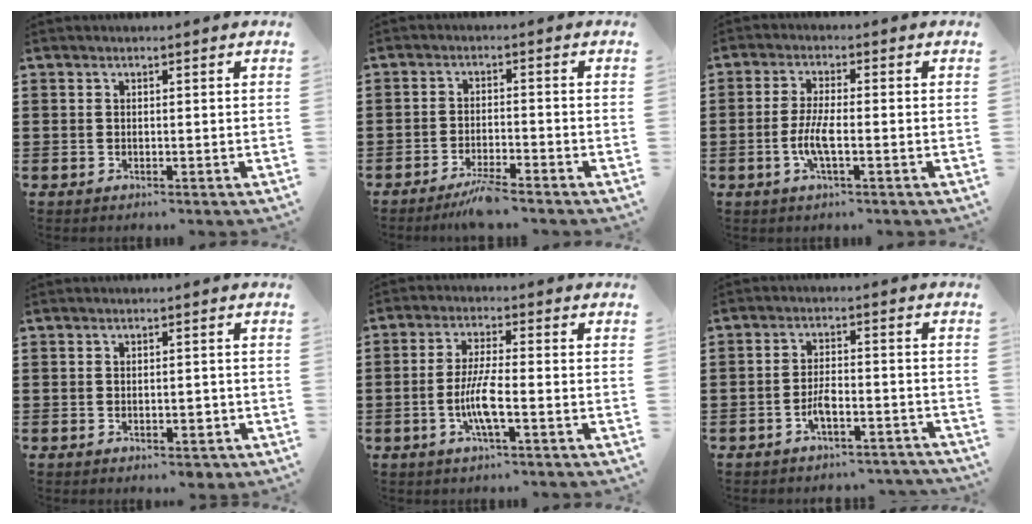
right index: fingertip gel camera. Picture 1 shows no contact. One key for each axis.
{"total": 3.9, "fx": -3.5, "fy": 0.0, "fz": 1.7, "tx": -0.030, "ty": -0.001, "tz": -0.065}
{"total": 4.9, "fx": -1.6, "fy": 1.1, "fz": 4.6, "tx": -0.097, "ty": -0.005, "tz": -0.034}
{"total": 2.0, "fx": -0.7, "fy": 0.9, "fz": 1.7, "tx": -0.030, "ty": 0.005, "tz": -0.014}
{"total": 6.2, "fx": -1.9, "fy": 0.9, "fz": 5.9, "tx": -0.126, "ty": -0.012, "tz": -0.042}
{"total": 4.3, "fx": -3.1, "fy": 1.2, "fz": 2.7, "tx": -0.062, "ty": 0.003, "tz": -0.063}